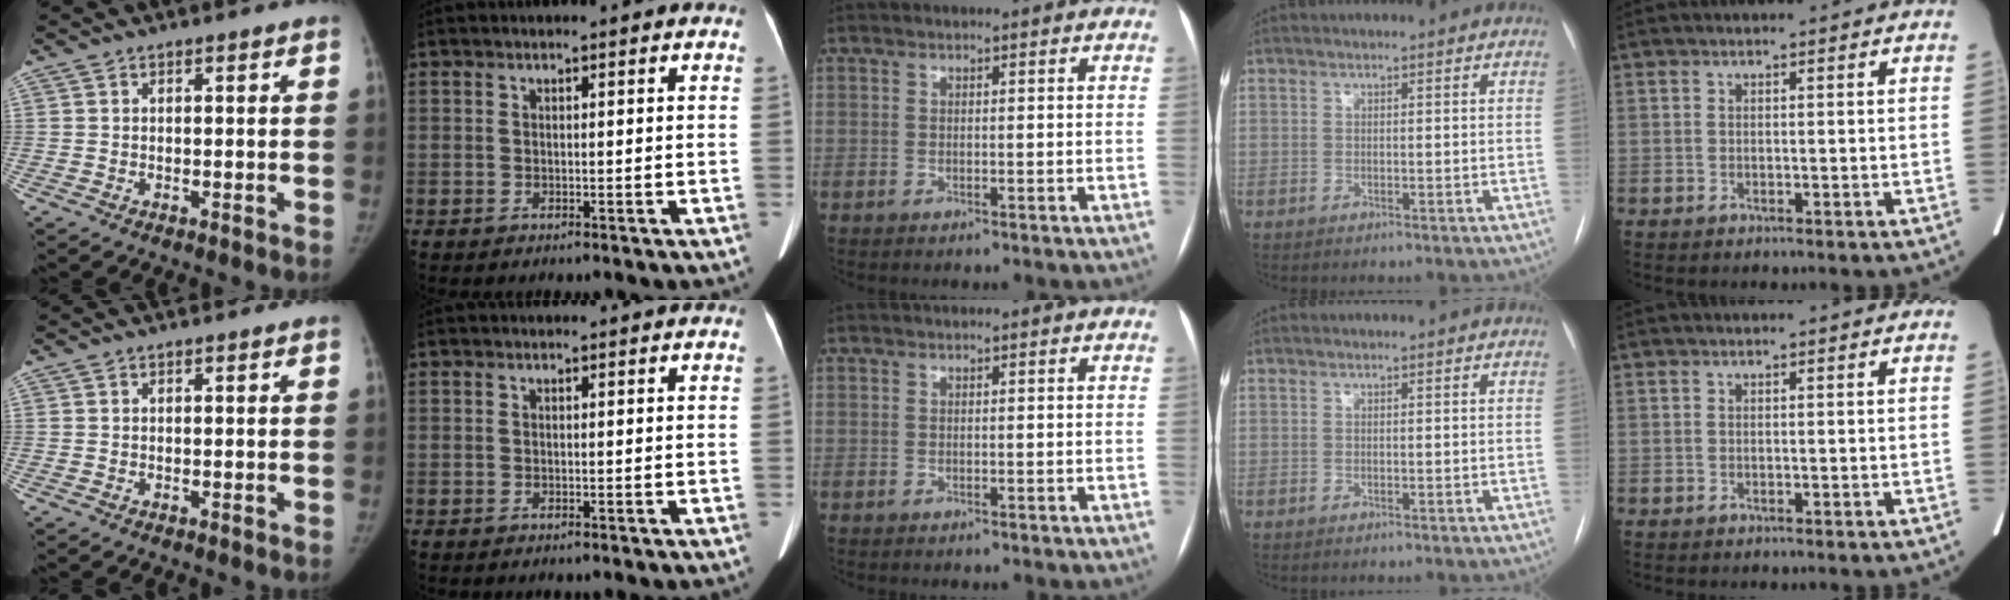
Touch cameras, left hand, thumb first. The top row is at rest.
{}